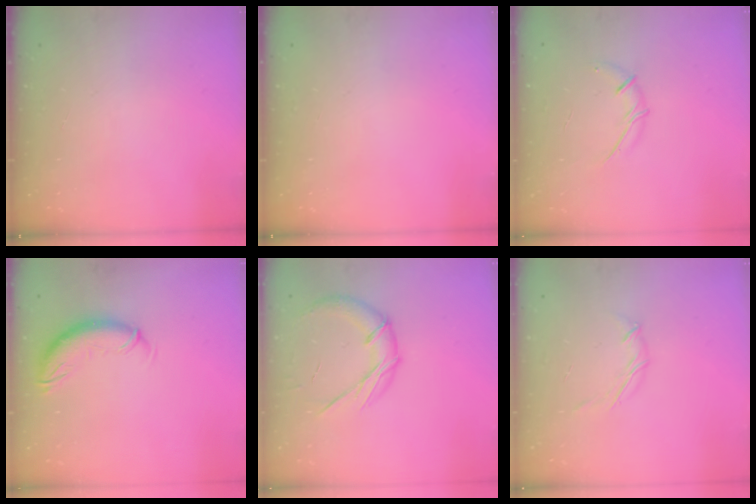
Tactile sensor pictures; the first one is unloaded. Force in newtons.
{"total": 0.0}
{"total": 6.1, "press": 6.0, "slide": 1.1}
{"total": 10.9, "press": 10.9, "slide": 0.9}
{"total": 11.8, "press": 11.8, "slide": 0.8}
{"total": 3.9, "press": 3.7, "slide": 1.0}